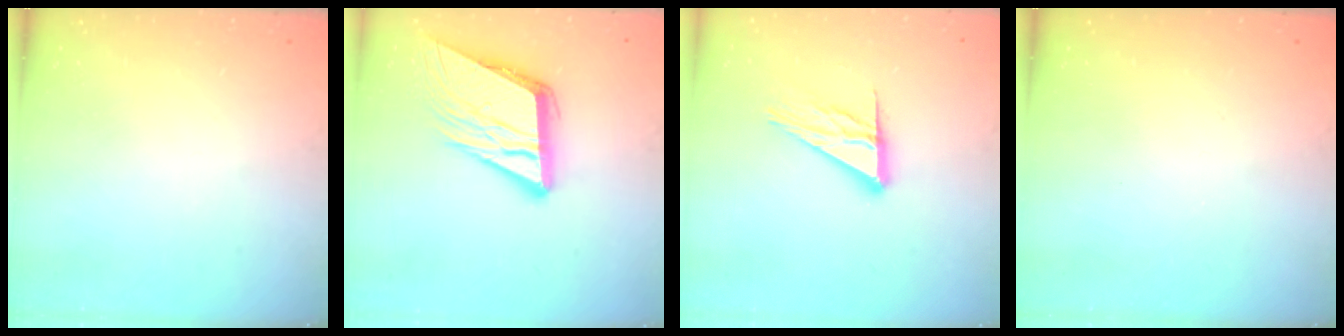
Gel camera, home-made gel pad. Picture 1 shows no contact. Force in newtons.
{"total": 13.7, "press": 13.5, "slide": 2.4}
{"total": 12.3, "press": 12.3, "slide": 1.2}
{"total": 0.0}